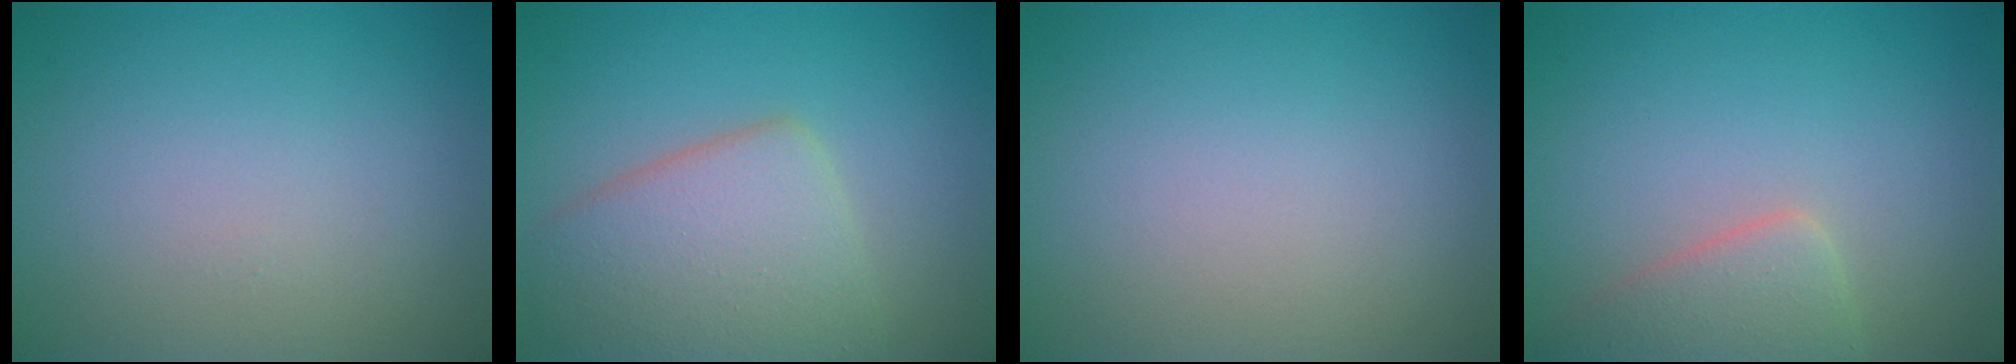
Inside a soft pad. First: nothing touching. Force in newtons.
{"total": 6.2, "press": 6.2, "slide": 0.2}
{"total": 0.0}
{"total": 3.1, "press": 3.1, "slide": 0.4}